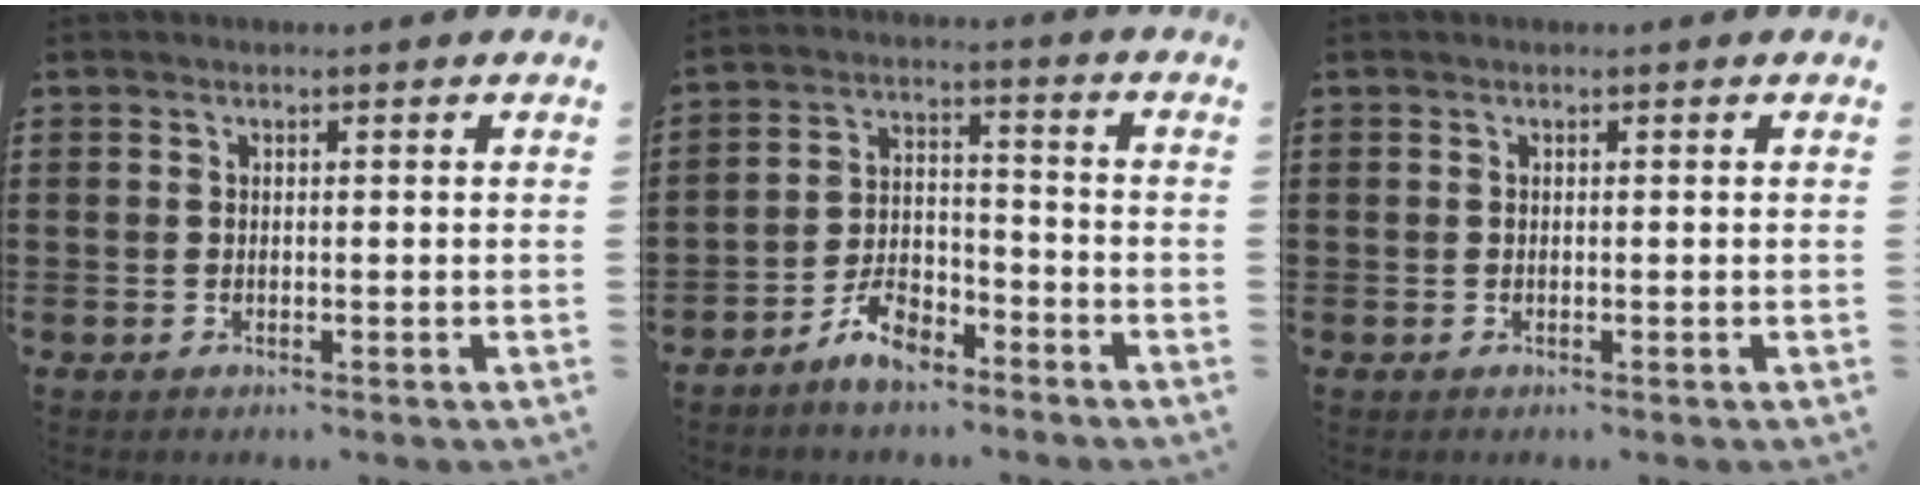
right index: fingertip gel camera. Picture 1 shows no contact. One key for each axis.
{"total": 6.6, "fx": -5.2, "fy": 2.6, "fz": 3.2, "tx": -0.063, "ty": 0.018, "tz": -0.099}
{"total": 0.0}